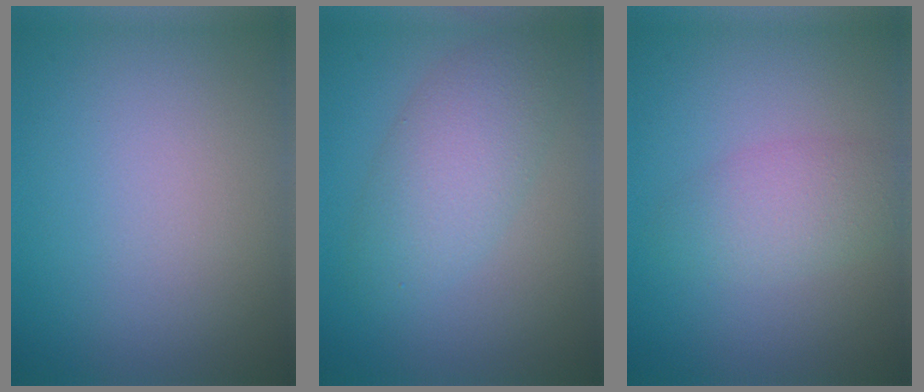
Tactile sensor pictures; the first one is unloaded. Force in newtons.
{"total": 4.4, "press": 4.4, "slide": 0.2}
{"total": 3.0, "press": 3.0, "slide": 0.2}